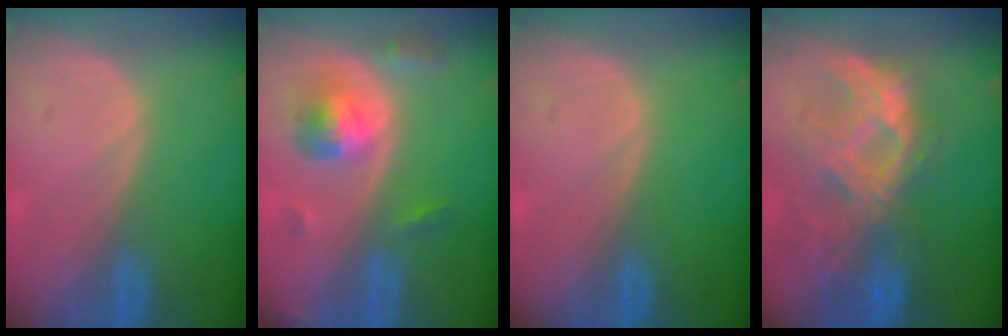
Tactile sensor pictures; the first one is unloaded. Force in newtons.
{"total": 5.7, "press": 5.3, "slide": 1.9}
{"total": 0.0}
{"total": 9.5, "press": 8.9, "slide": 3.5}